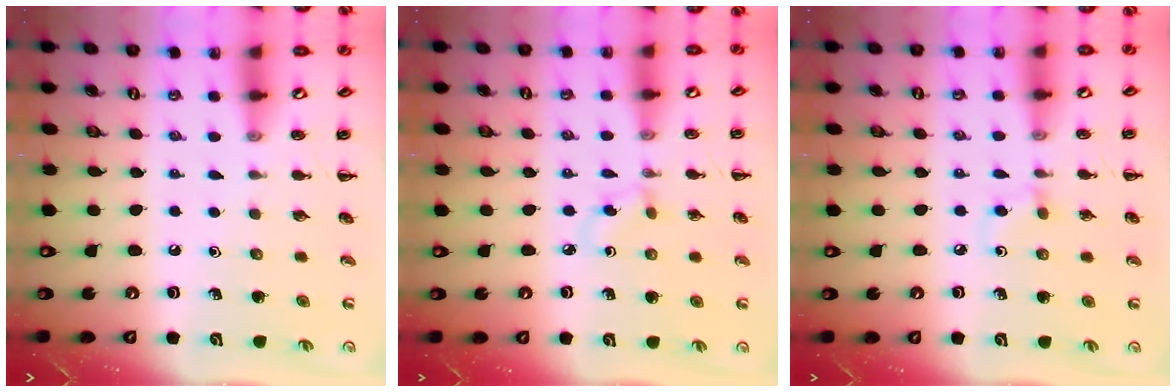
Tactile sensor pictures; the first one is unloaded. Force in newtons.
{"total": 2.9, "press": 2.6, "slide": 1.2}
{"total": 4.4, "press": 4.0, "slide": 1.8}